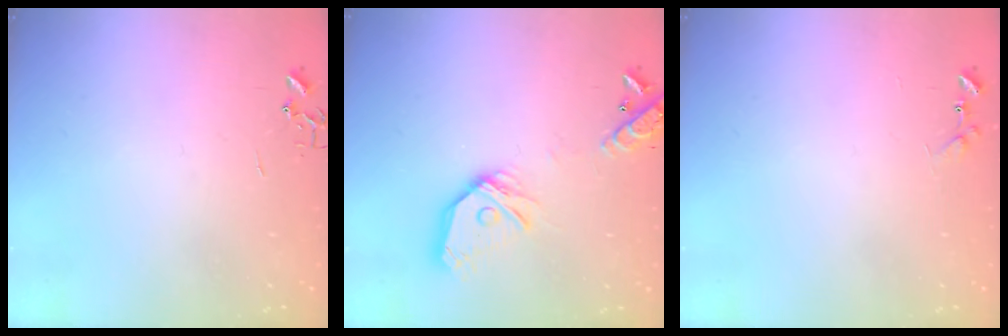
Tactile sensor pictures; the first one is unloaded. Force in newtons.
{"total": 18.6, "press": 18.4, "slide": 2.5}
{"total": 7.1, "press": 7.0, "slide": 0.5}